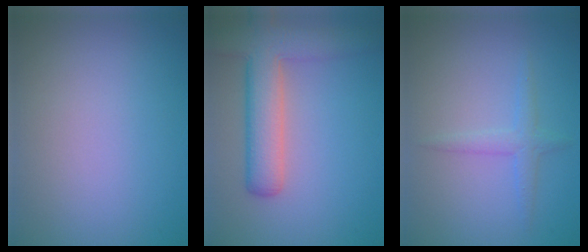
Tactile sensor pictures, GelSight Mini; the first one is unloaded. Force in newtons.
{"total": 6.3, "press": 6.3, "slide": 0.3}
{"total": 1.7, "press": 1.7, "slide": 0.0}